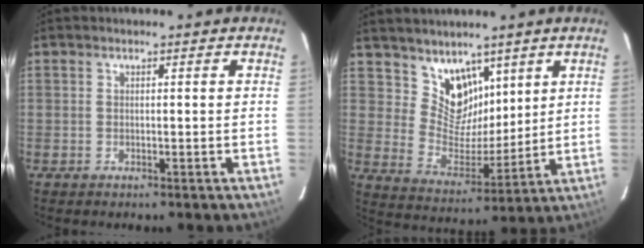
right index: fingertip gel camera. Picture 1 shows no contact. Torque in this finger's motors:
{"motor_torque": [-0.03, 0.15, 0.13, 0.01]}